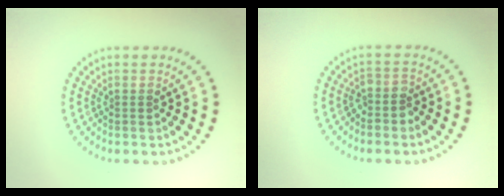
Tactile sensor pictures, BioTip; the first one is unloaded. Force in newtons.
{"total": 1.7, "press": 1.4, "slide": 0.9}